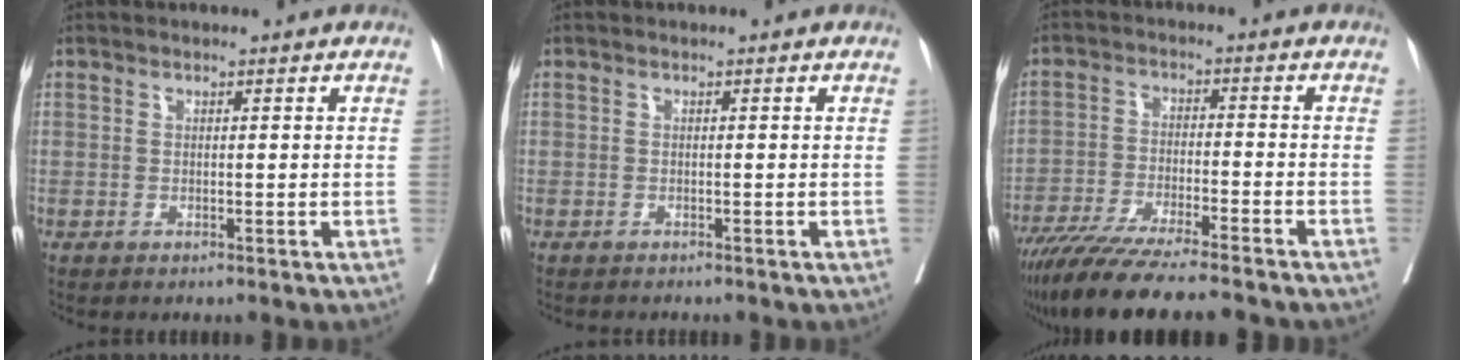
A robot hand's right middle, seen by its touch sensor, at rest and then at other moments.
{"total": 1.3, "force": [-1.2, 0.2, 0.4], "torque": [-0.011, -0.004, -0.016]}
{"total": 15.1, "force": [-12.8, 0.7, 7.9], "torque": [-0.131, -0.038, -0.206]}